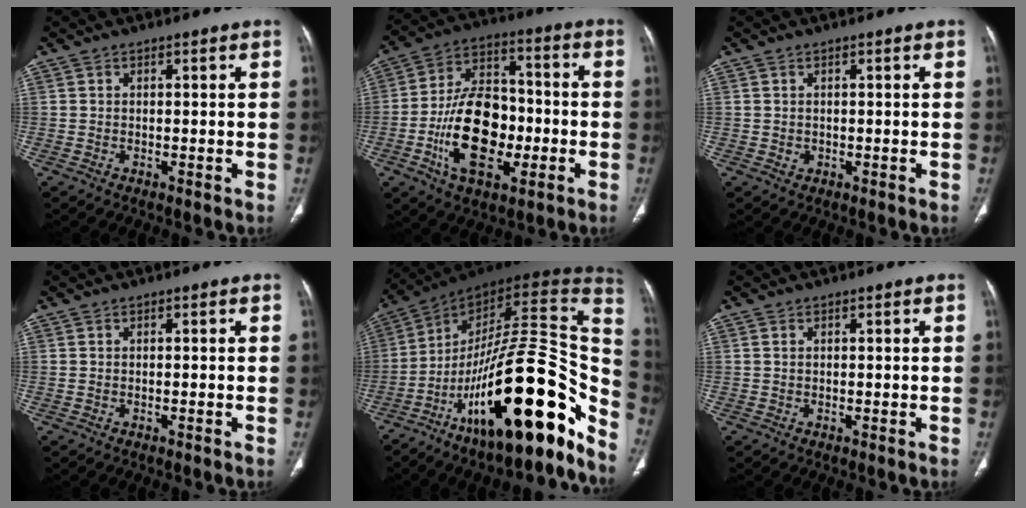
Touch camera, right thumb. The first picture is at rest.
{"total": 18.1, "force": [-4.7, 10.4, 14.1], "torque": [-0.221, 0.030, -0.078]}
{"total": 0.7, "force": [0.0, 0.6, 0.3], "torque": [-0.004, 0.000, 0.004]}
{"total": 0.0}
{"total": 34.8, "force": [-15.0, 11.0, 29.4], "torque": [-0.356, 0.078, -0.231]}
{"total": 0.0}